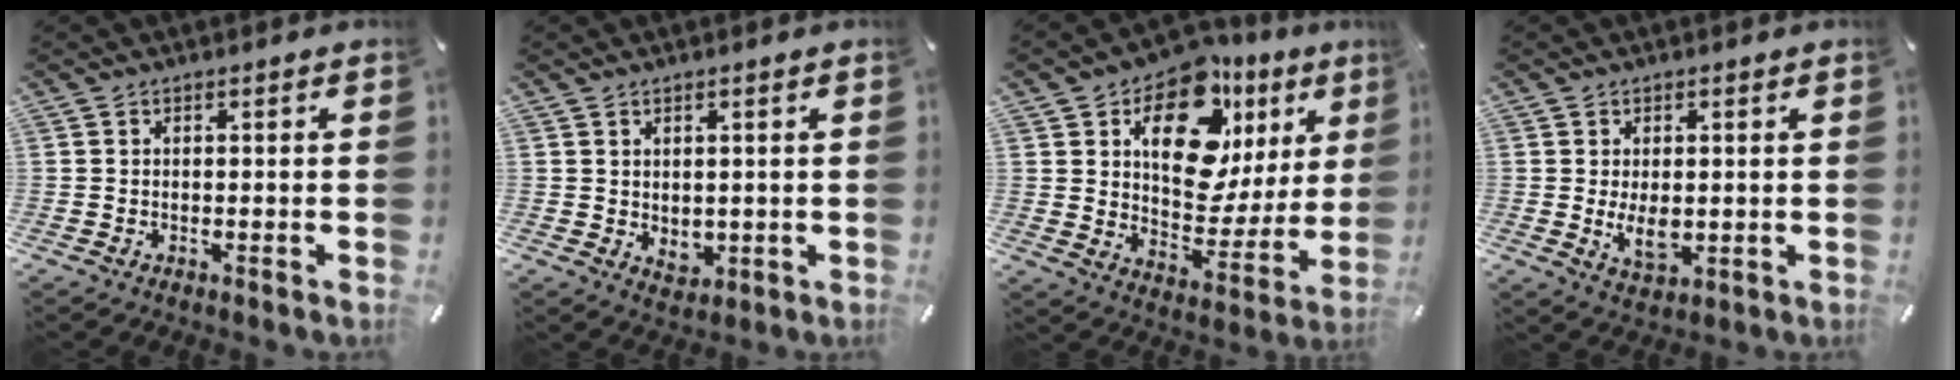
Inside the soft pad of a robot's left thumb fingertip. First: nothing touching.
{"total": 2.7, "force": [1.2, 2.3, 0.7], "torque": [0.001, -0.006, 0.021]}
{"total": 18.4, "force": [9.3, 11.3, 11.2], "torque": [-0.154, -0.059, 0.161]}
{"total": 5.3, "force": [-0.1, 3.2, 4.2], "torque": [-0.090, -0.005, -0.004]}